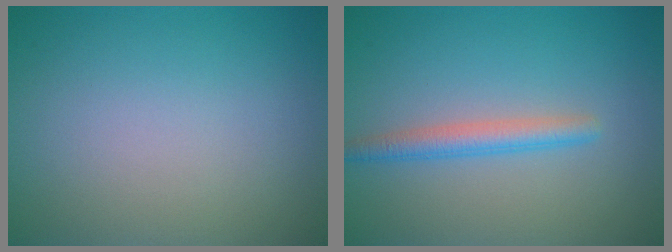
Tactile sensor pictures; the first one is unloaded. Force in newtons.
{"total": 2.4, "press": 2.4, "slide": 0.1}